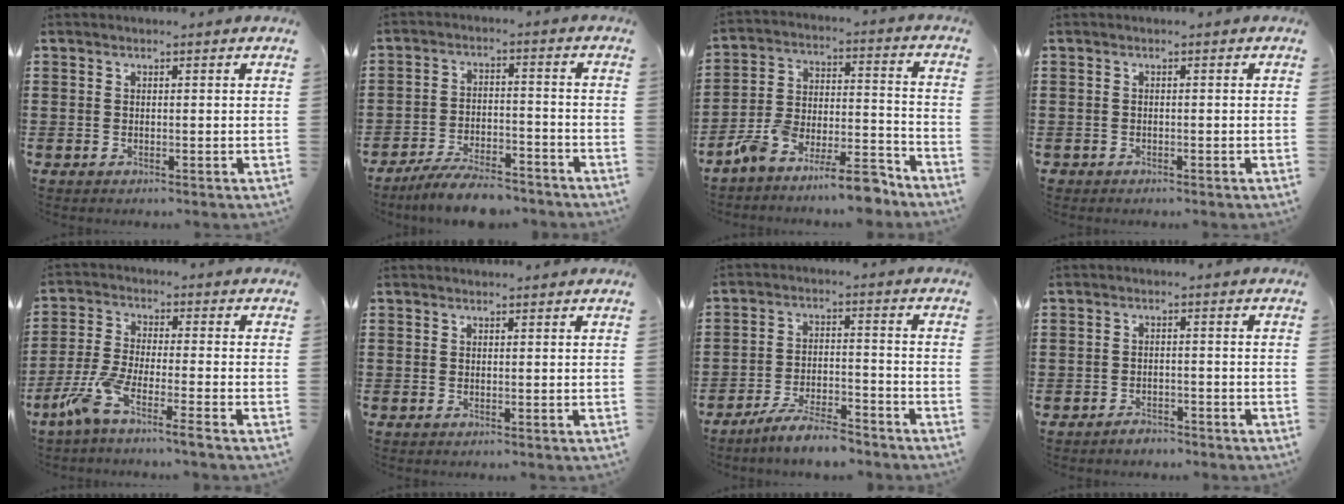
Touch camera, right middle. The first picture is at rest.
{"total": 6.9, "force": [-6.3, 1.1, 2.5], "torque": [-0.047, 0.008, -0.120]}
{"total": 10.4, "force": [-9.4, 1.5, 4.1], "torque": [-0.067, 0.028, -0.183]}
{"total": 0.7, "force": [-0.6, 0.4, 0.0], "torque": [-0.002, 0.002, -0.014]}
{"total": 6.4, "force": [-4.9, -0.1, 4.1], "torque": [-0.108, -0.018, -0.101]}
{"total": 0.0}
{"total": 6.2, "force": [-5.6, 0.6, 2.5], "torque": [-0.054, -0.001, -0.109]}
{"total": 1.8, "force": [-1.7, 0.5, 0.2], "torque": [-0.009, 0.002, -0.037]}